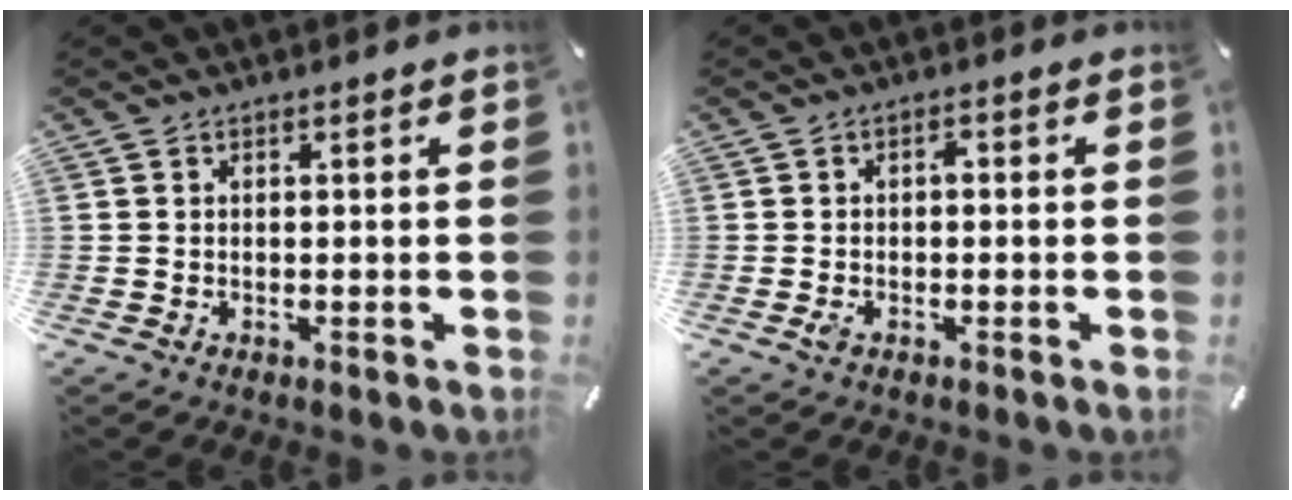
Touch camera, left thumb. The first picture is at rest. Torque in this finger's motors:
{"motor_torque": [-0.09, 0.31, -0.10, -0.13, 0.07]}